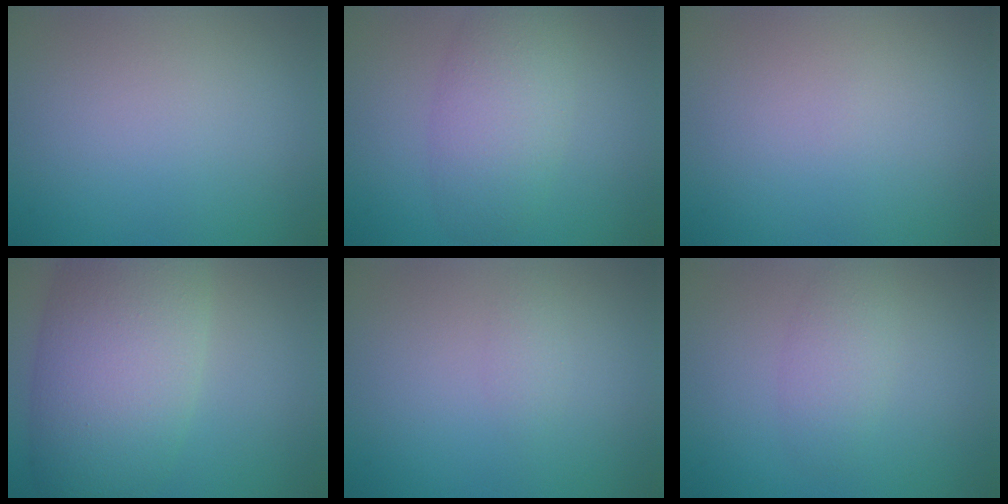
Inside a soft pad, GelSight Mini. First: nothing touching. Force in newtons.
{"total": 4.7, "press": 4.7, "slide": 0.2}
{"total": 0.0}
{"total": 10.1, "press": 10.0, "slide": 0.5}
{"total": 0.9, "press": 0.9, "slide": 0.0}
{"total": 2.1, "press": 2.1, "slide": 0.1}